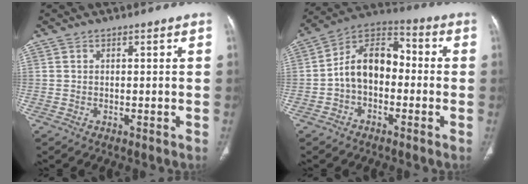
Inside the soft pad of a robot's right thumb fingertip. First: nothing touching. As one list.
[{"total": 12.0, "force": [-1.4, 8.0, 8.8], "torque": [-0.126, 0.044, -0.040]}]